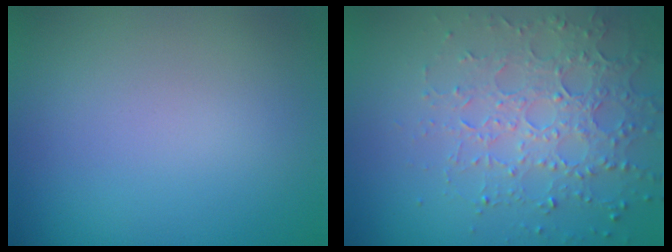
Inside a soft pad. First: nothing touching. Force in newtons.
{"total": 4.3, "press": 4.2, "slide": 1.1}